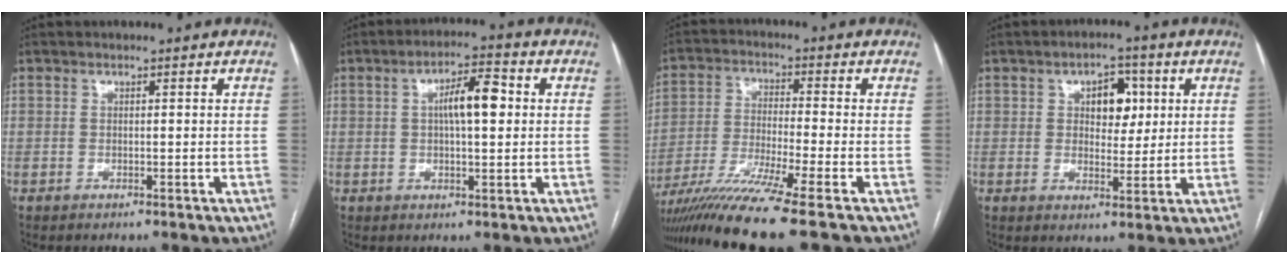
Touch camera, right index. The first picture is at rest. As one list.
[{"total": 6.9, "force": [1.1, 1.8, 6.6], "torque": [-0.115, 0.017, 0.017]}, {"total": 12.4, "force": [-9.5, -2.7, 7.4], "torque": [-0.132, -0.034, -0.165]}, {"total": 6.2, "force": [1.9, 3.6, 4.6], "torque": [-0.062, 0.014, 0.032]}]